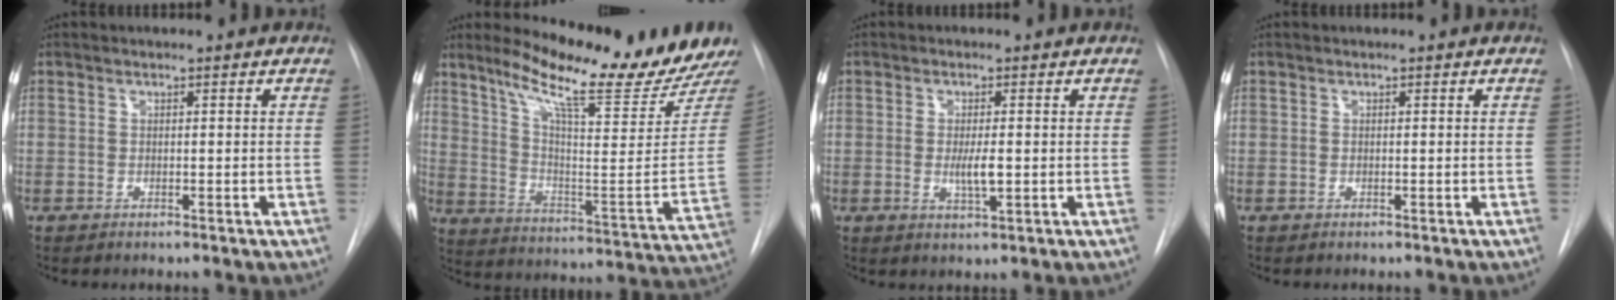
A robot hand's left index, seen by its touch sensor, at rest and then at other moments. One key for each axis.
{"total": 20.2, "fx": 17.5, "fy": -0.6, "fz": 10.2, "tx": -0.164, "ty": -0.091, "tz": 0.250}
{"total": 2.9, "fx": -0.5, "fy": 0.6, "fz": 2.8, "tx": -0.054, "ty": -0.010, "tz": -0.008}
{"total": 0.0}